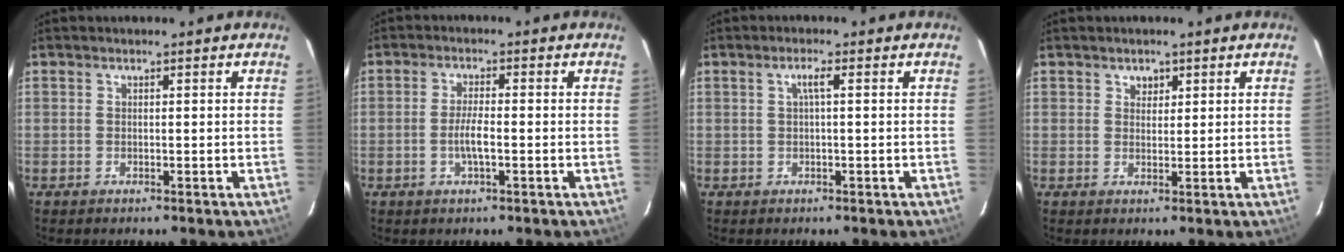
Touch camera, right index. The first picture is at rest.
{"total": 3.8, "force": [-1.1, 0.6, 3.6], "torque": [-0.069, 0.000, -0.021]}
{"total": 1.7, "force": [0.2, -0.1, 1.7], "torque": [-0.032, 0.005, 0.003]}
{"total": 1.8, "force": [1.0, 1.5, 0.3], "torque": [0.000, 0.006, 0.016]}